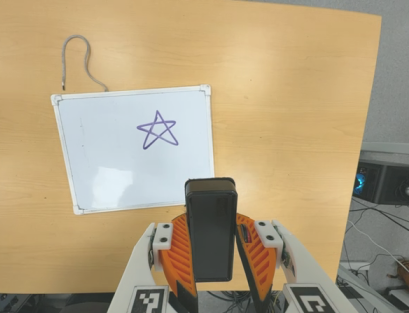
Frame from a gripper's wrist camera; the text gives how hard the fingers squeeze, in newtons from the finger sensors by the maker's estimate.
{"total": 8.0, "left": 7.5, "right": 8.6}